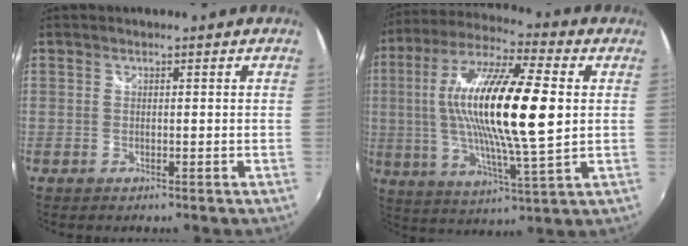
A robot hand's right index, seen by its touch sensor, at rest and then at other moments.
{"total": 21.8, "force": [2.2, 3.9, 21.3], "torque": [-0.390, 0.006, 0.030]}